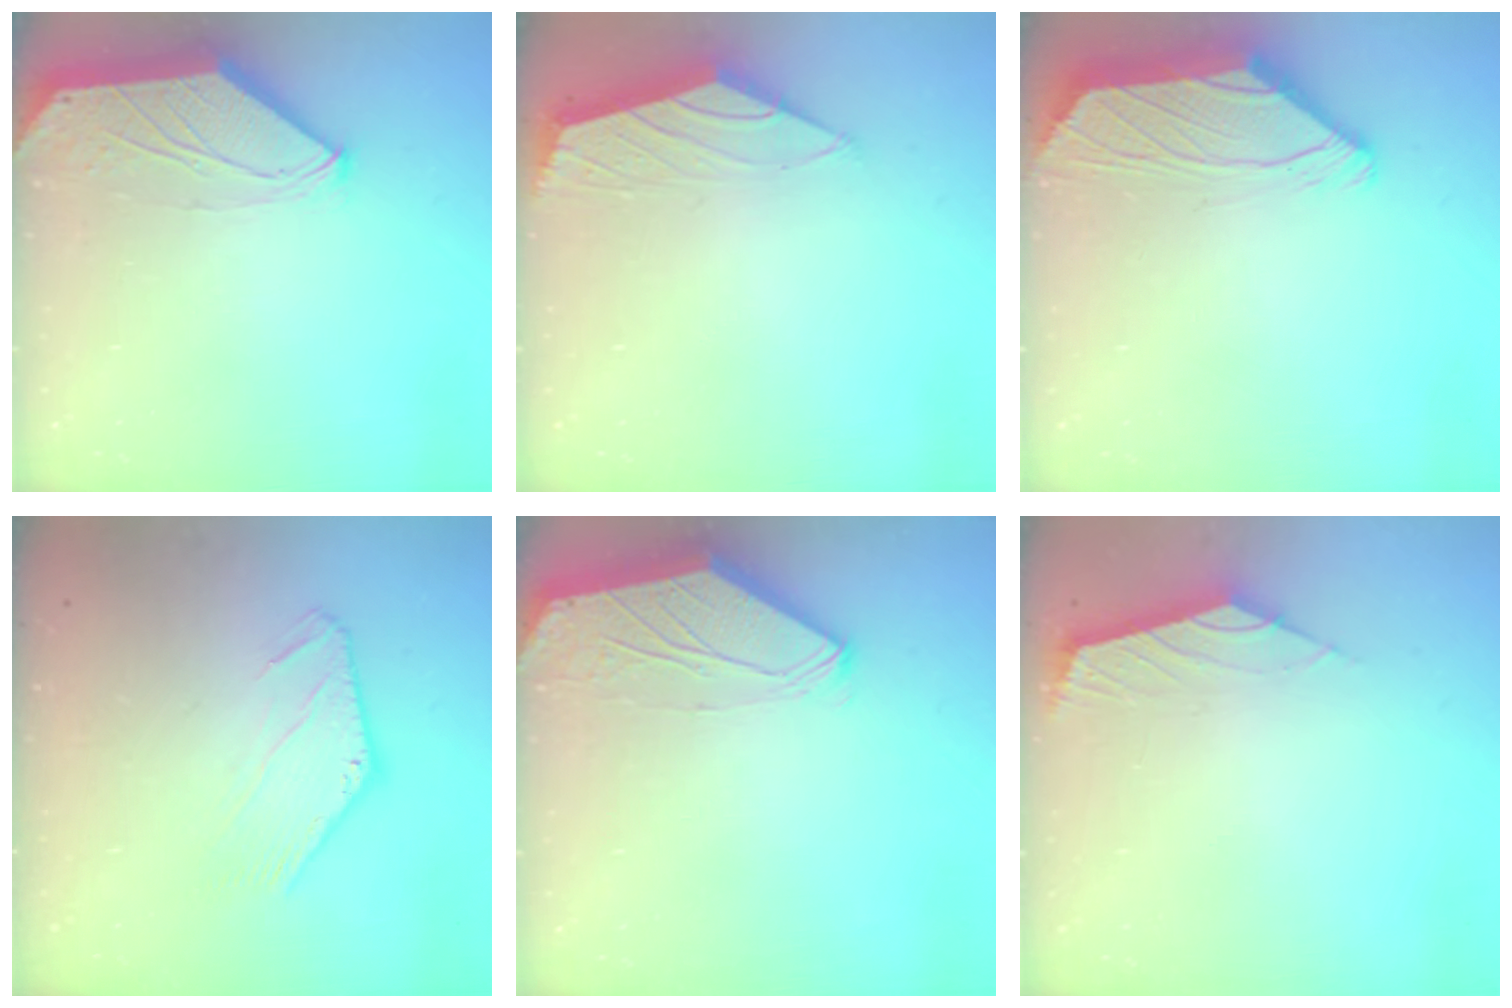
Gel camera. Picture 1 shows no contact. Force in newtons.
{"total": 1.5, "press": 1.4, "slide": 0.5}
{"total": 2.2, "press": 2.1, "slide": 0.7}
{"total": 0.0}
{"total": 0.0}
{"total": 2.3, "press": 2.2, "slide": 0.5}